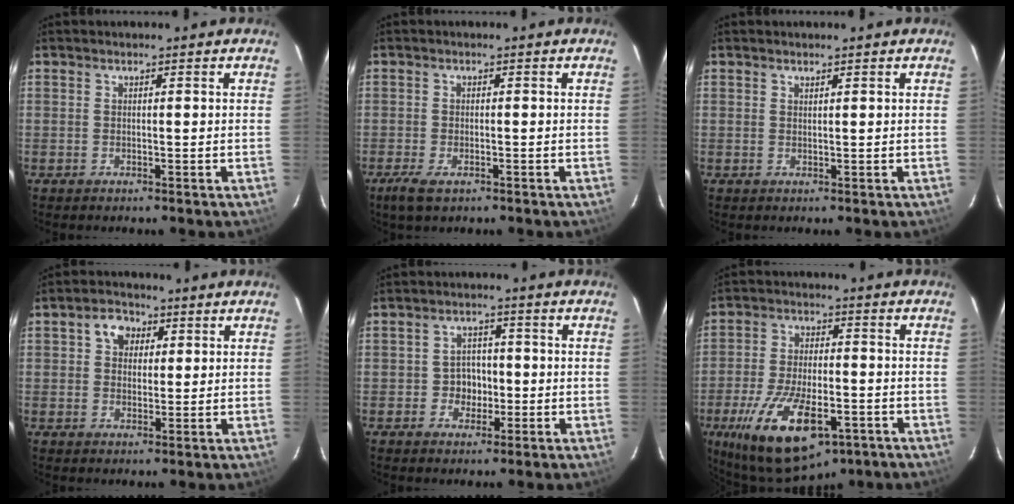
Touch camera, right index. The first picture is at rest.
{"total": 4.4, "force": [-2.7, 1.8, 3.0], "torque": [-0.071, -0.013, -0.048]}
{"total": 0.5, "force": [0.5, 0.0, 0.1], "torque": [-0.001, 0.001, 0.011]}
{"total": 4.9, "force": [1.8, 3.9, 2.3], "torque": [-0.031, 0.018, 0.032]}
{"total": 4.1, "force": [-1.1, 3.8, 1.3], "torque": [-0.020, 0.011, -0.012]}
{"total": 19.1, "force": [-9.4, 8.2, 14.5], "torque": [-0.281, -0.034, -0.143]}